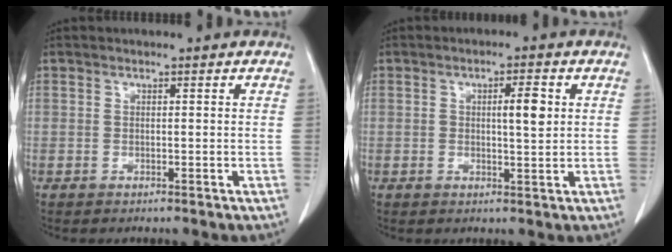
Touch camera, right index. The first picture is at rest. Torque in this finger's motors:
{"motor_torque": [0.14, 0.14, 0.05, 0.04]}